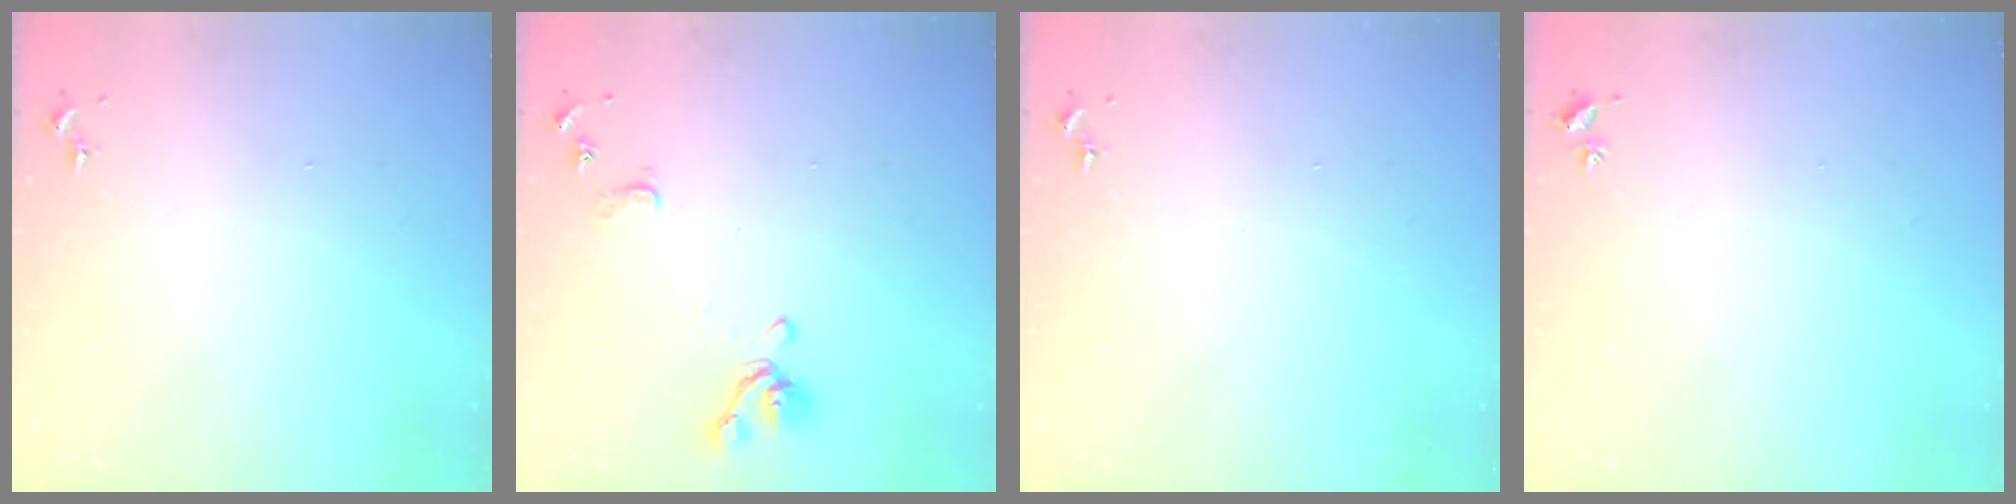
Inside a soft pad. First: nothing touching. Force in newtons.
{"total": 11.5, "press": 11.4, "slide": 1.6}
{"total": 0.0}
{"total": 2.0, "press": 2.0, "slide": 0.3}